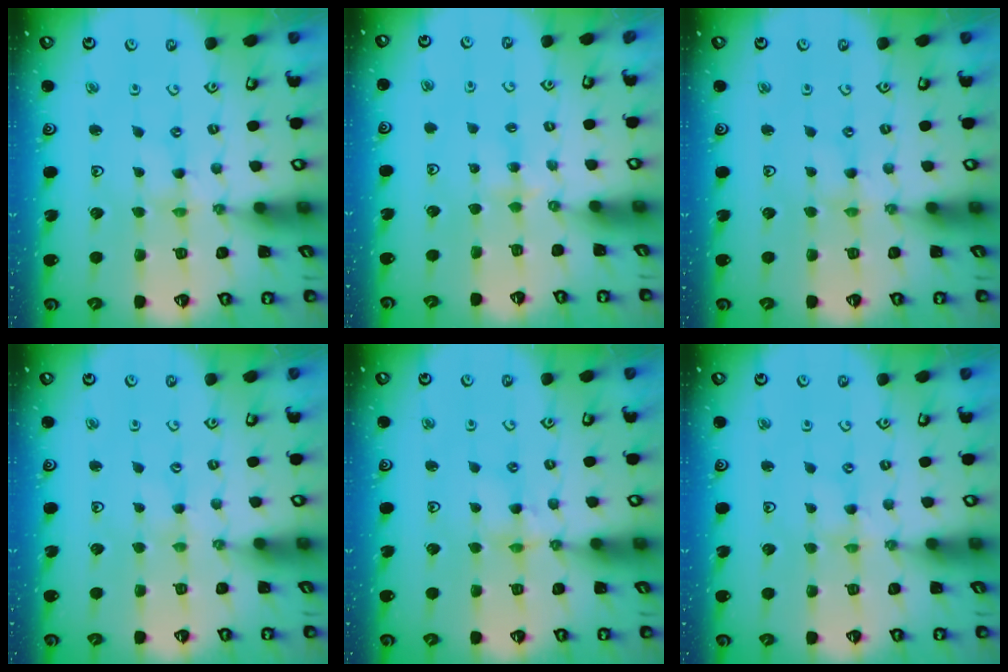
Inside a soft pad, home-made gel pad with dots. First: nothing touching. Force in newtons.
{"total": 3.2, "press": 3.2, "slide": 0.5}
{"total": 0.6, "press": 0.6, "slide": 0.2}
{"total": 0.0}
{"total": 4.0, "press": 3.9, "slide": 0.4}
{"total": 0.0}